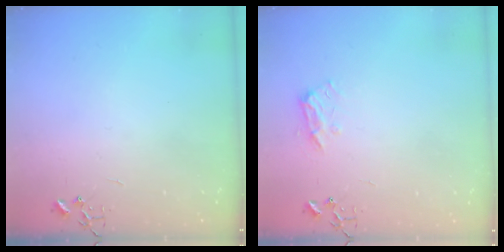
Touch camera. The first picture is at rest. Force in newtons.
{"total": 9.0, "press": 8.9, "slide": 1.1}